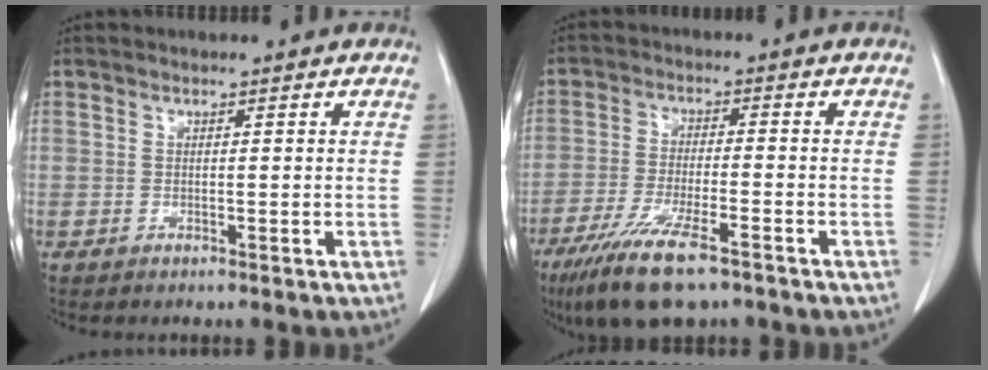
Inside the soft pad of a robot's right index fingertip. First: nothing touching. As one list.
[{"total": 12.4, "force": [-8.2, 3.0, 8.8], "torque": [-0.167, -0.026, -0.139]}]